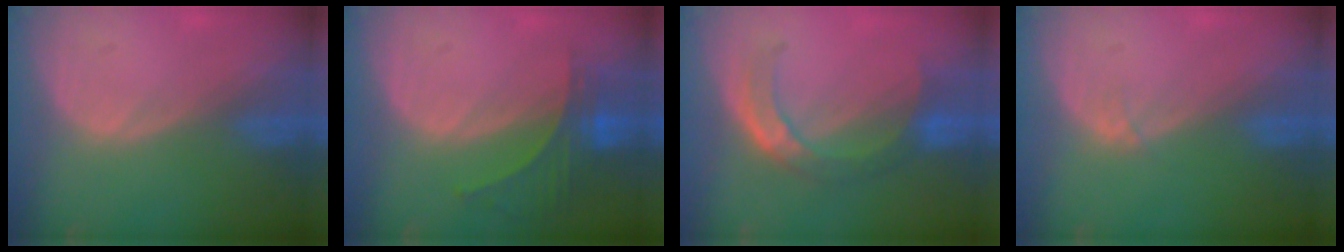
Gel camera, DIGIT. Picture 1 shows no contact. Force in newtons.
{"total": 5.9, "press": 5.6, "slide": 1.9}
{"total": 6.7, "press": 6.2, "slide": 2.5}
{"total": 0.5, "press": 0.5, "slide": 0.1}